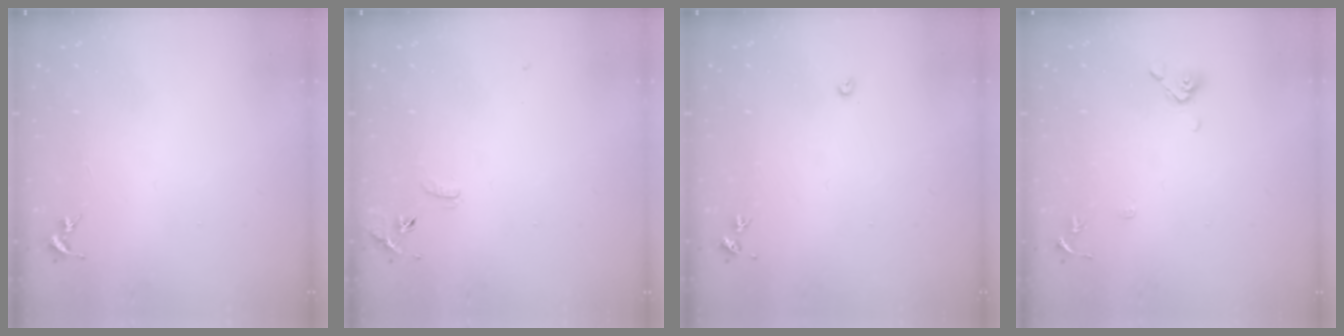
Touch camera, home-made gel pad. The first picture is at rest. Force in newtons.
{"total": 6.9, "press": 6.9, "slide": 0.6}
{"total": 2.4, "press": 2.4, "slide": 0.3}
{"total": 8.9, "press": 8.7, "slide": 1.9}